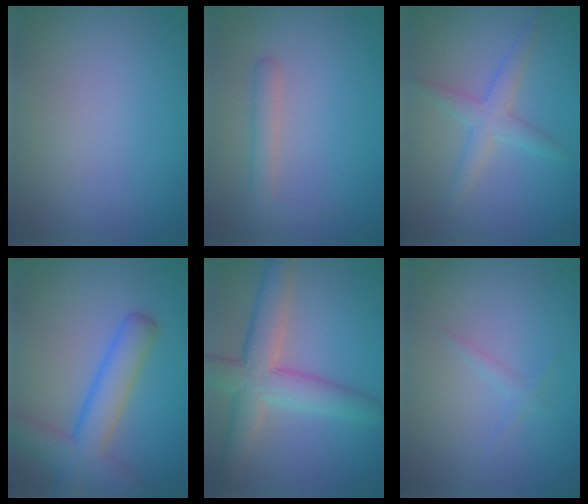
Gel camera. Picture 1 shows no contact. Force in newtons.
{"total": 1.8, "press": 1.8, "slide": 0.1}
{"total": 2.7, "press": 2.7, "slide": 0.1}
{"total": 6.0, "press": 5.9, "slide": 0.3}
{"total": 6.5, "press": 6.4, "slide": 0.4}
{"total": 0.8, "press": 0.8, "slide": 0.0}